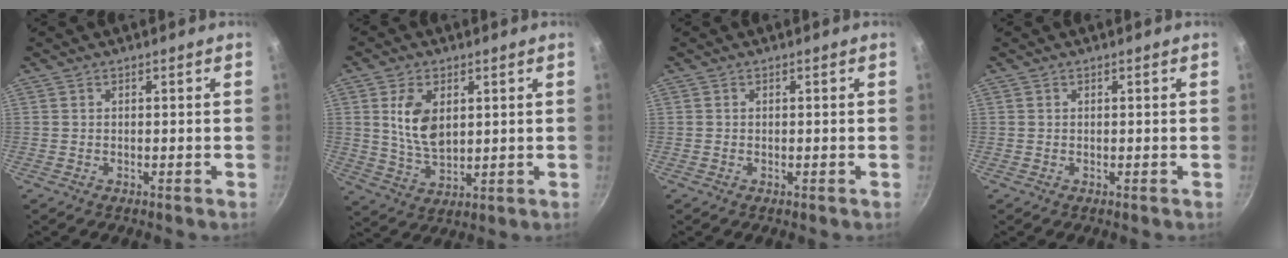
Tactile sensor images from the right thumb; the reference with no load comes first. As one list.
[{"total": 9.1, "force": [2.3, 5.4, 6.9], "torque": [-0.116, -0.015, 0.053]}, {"total": 0.0}, {"total": 0.0}]